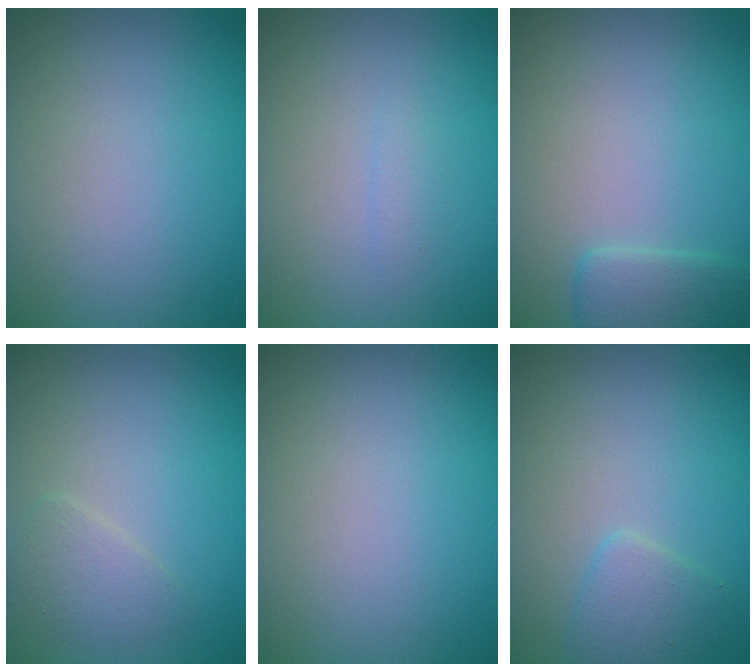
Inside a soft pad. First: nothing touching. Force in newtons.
{"total": 0.7, "press": 0.7, "slide": 0.0}
{"total": 2.5, "press": 2.5, "slide": 0.2}
{"total": 1.7, "press": 1.7, "slide": 0.1}
{"total": 0.0}
{"total": 2.0, "press": 2.0, "slide": 0.1}